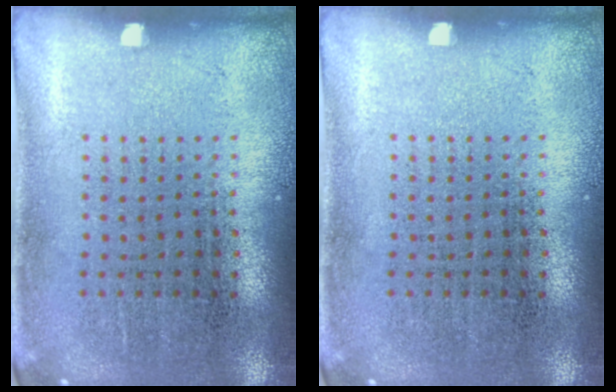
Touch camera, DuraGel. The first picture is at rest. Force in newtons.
{"total": 0.0}